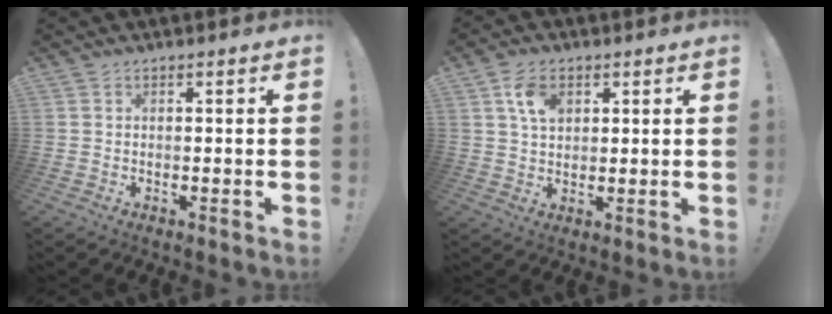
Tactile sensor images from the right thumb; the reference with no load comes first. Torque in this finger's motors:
{"motor_torque": [0.02, 0.11, 0.77, -0.06, 0.04]}